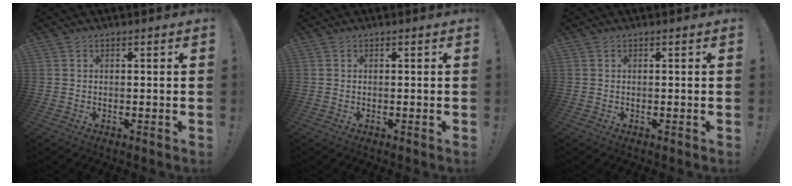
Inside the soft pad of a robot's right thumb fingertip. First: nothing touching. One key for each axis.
{"total": 0.0}
{"total": 0.0}